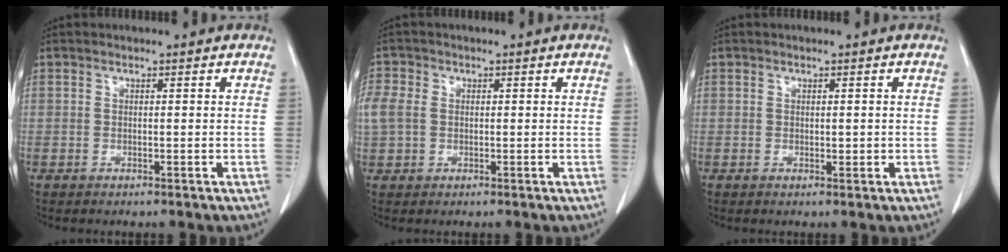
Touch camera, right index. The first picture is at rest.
{"total": 4.3, "force": [0.4, 3.4, 2.6], "torque": [-0.089, 0.019, 0.012]}
{"total": 0.7, "force": [-0.1, 0.1, 0.7], "torque": [-0.011, -0.002, 0.003]}